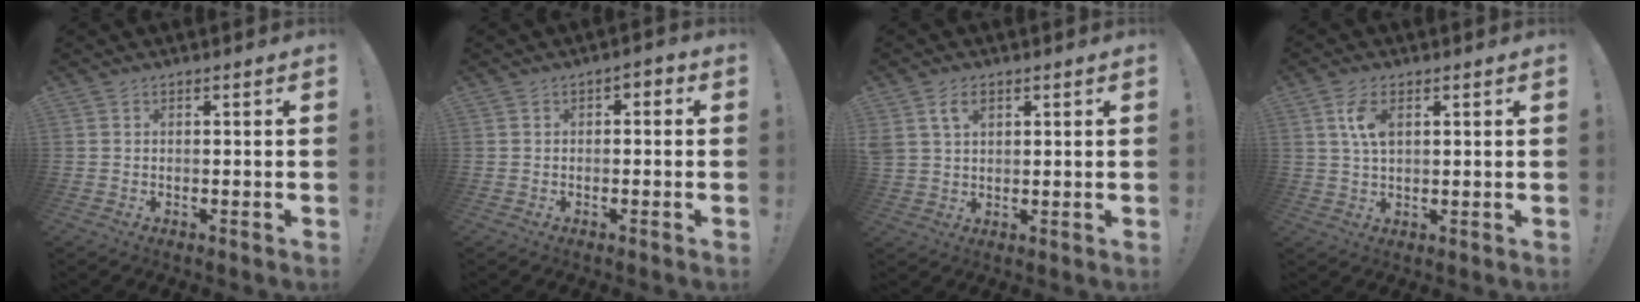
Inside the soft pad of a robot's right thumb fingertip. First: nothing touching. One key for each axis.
{"total": 2.1, "fx": -1.5, "fy": 1.2, "fz": 0.9, "tx": -0.019, "ty": 0.015, "tz": -0.026}
{"total": 4.9, "fx": 2.3, "fy": 3.2, "fz": 2.8, "tx": -0.052, "ty": 0.002, "tz": 0.044}
{"total": 6.3, "fx": 2.0, "fy": 3.1, "fz": 5.1, "tx": -0.096, "ty": -0.001, "tz": 0.033}